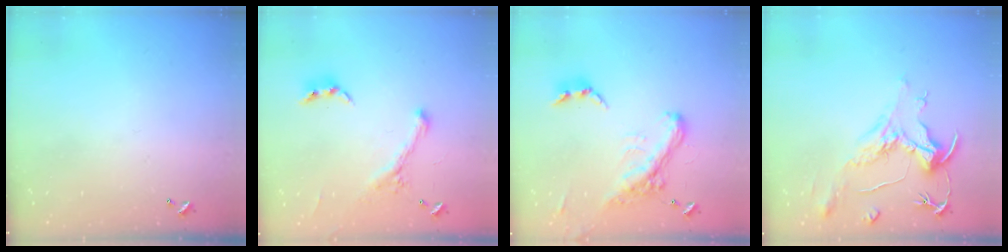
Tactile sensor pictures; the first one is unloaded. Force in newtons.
{"total": 1.1, "press": 0.6, "slide": 0.9}
{"total": 6.3, "press": 6.0, "slide": 1.8}
{"total": 2.2, "press": 1.7, "slide": 1.4}